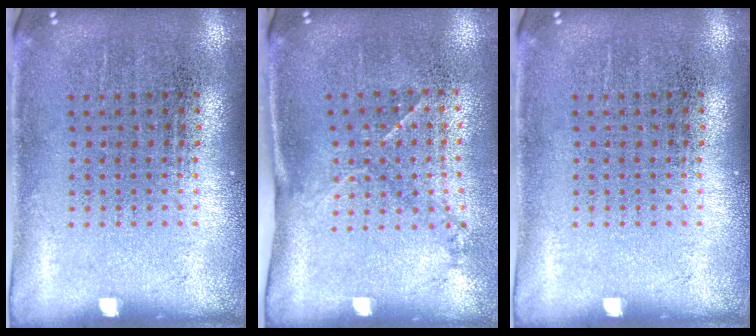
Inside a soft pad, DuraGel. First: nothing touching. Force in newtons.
{"total": 1.5, "press": 1.0, "slide": 1.1}
{"total": 0.0}